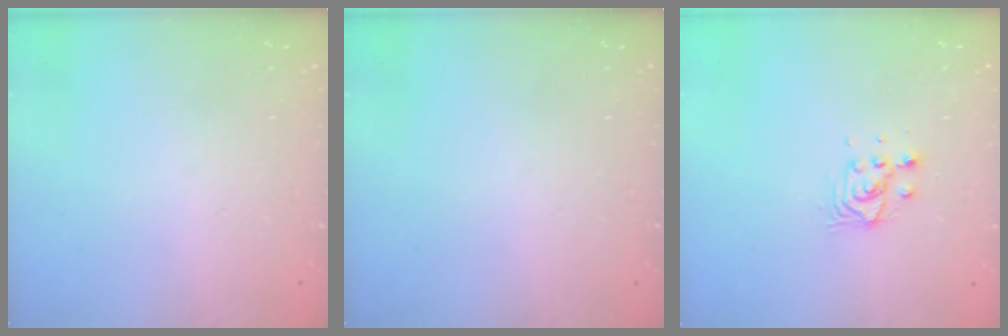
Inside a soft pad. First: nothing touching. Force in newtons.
{"total": 0.0}
{"total": 4.4, "press": 4.4, "slide": 0.3}